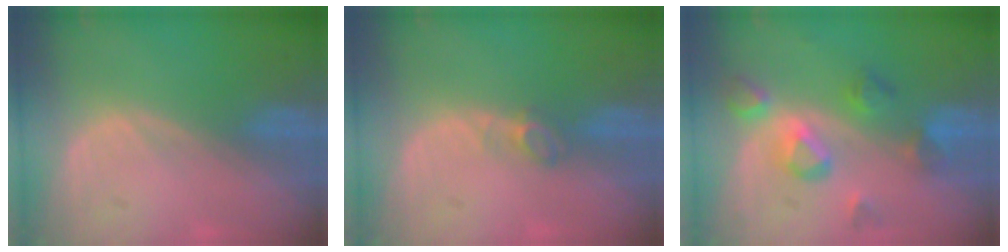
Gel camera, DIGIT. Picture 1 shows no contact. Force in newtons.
{"total": 2.0, "press": 1.9, "slide": 0.4}
{"total": 6.6, "press": 6.6, "slide": 0.7}